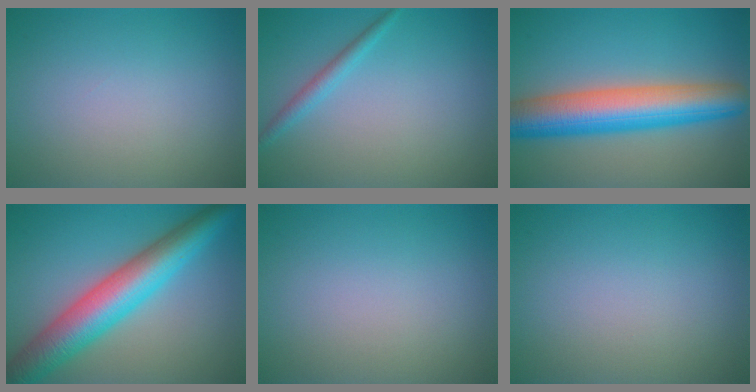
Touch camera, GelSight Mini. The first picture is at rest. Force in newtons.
{"total": 1.5, "press": 1.5, "slide": 0.1}
{"total": 9.2, "press": 9.2, "slide": 0.3}
{"total": 8.8, "press": 8.8, "slide": 0.1}
{"total": 0.0}
{"total": 0.0}